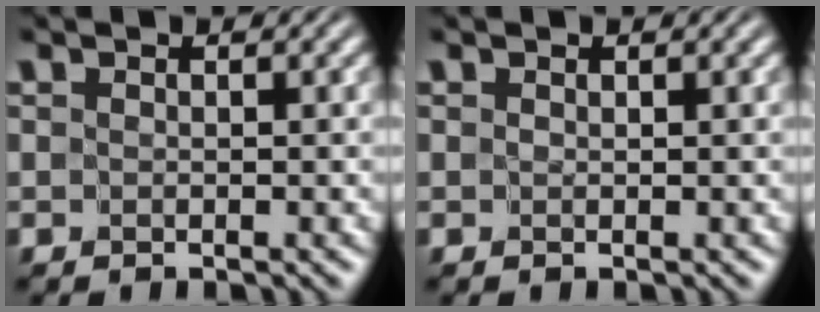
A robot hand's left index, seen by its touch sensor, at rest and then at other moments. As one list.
[{"total": 0.0}]